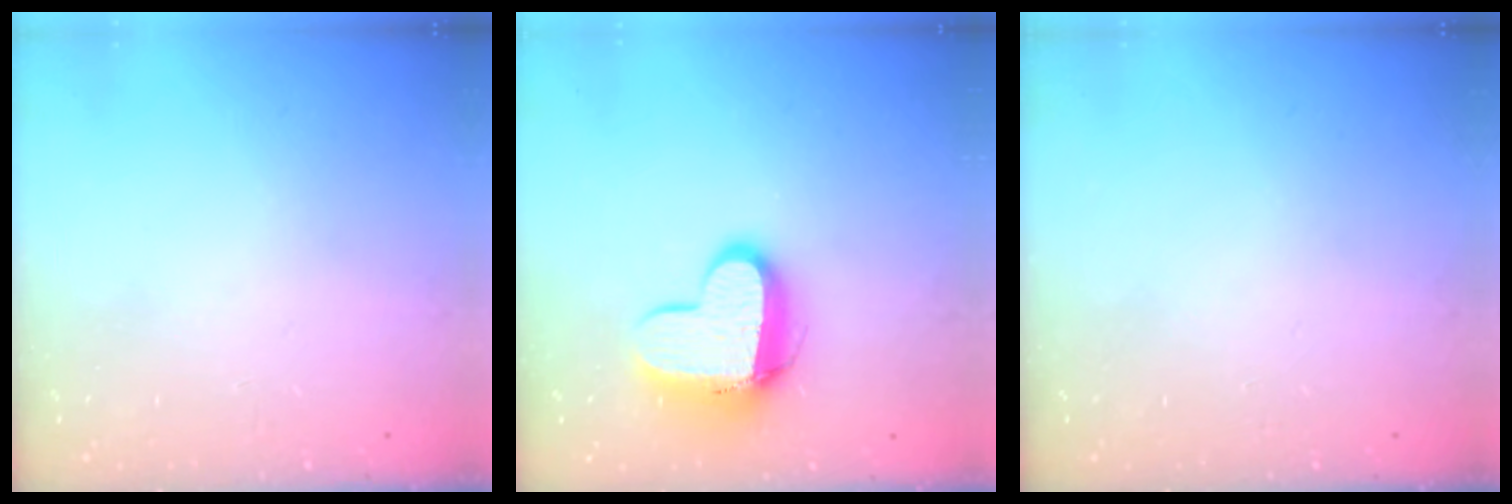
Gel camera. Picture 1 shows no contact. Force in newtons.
{"total": 12.1, "press": 12.0, "slide": 0.9}
{"total": 0.0}